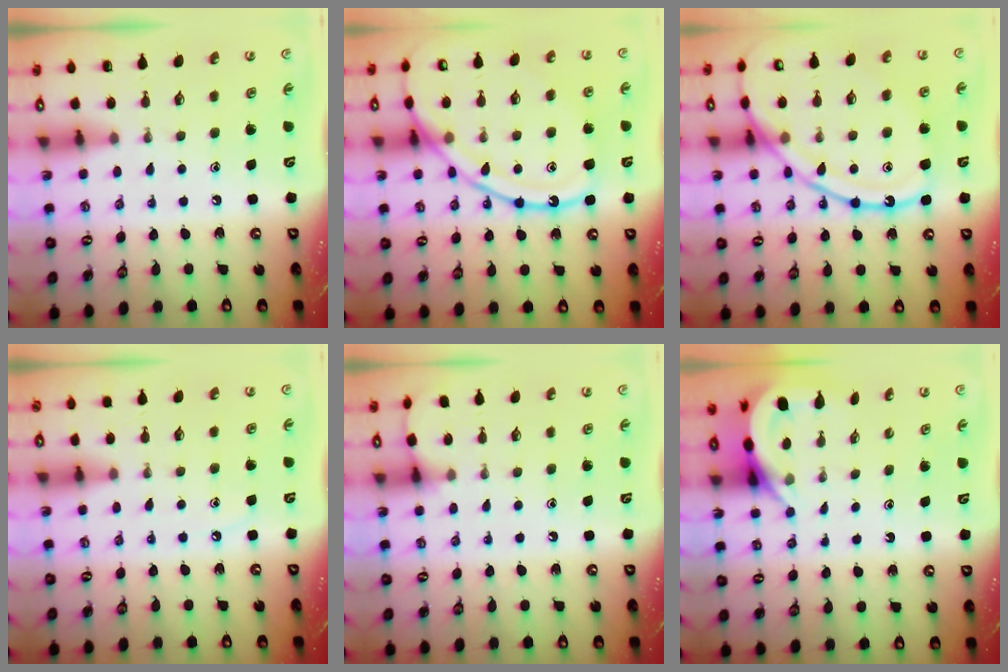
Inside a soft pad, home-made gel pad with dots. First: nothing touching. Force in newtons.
{"total": 17.8, "press": 17.8, "slide": 1.5}
{"total": 17.8, "press": 17.8, "slide": 1.5}
{"total": 4.8, "press": 4.7, "slide": 0.7}
{"total": 3.8, "press": 3.8, "slide": 0.5}
{"total": 5.0, "press": 5.0, "slide": 0.3}